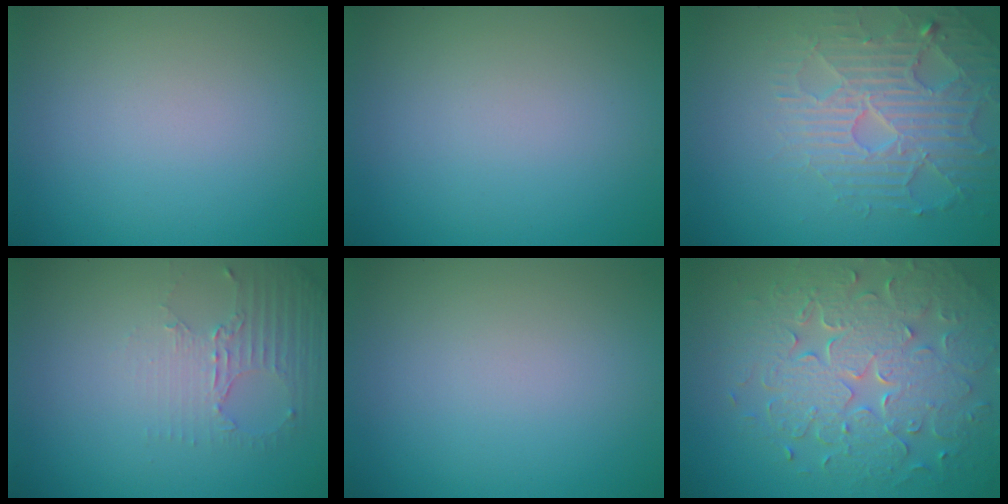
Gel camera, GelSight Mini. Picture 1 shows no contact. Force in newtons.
{"total": 0.0}
{"total": 4.6, "press": 4.3, "slide": 1.7}
{"total": 2.5, "press": 1.7, "slide": 1.8}
{"total": 0.0}
{"total": 8.1, "press": 5.9, "slide": 5.6}